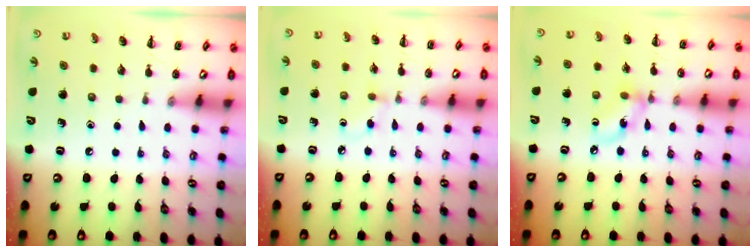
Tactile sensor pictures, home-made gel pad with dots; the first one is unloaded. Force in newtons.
{"total": 2.2, "press": 1.9, "slide": 1.1}
{"total": 6.1, "press": 6.0, "slide": 0.8}